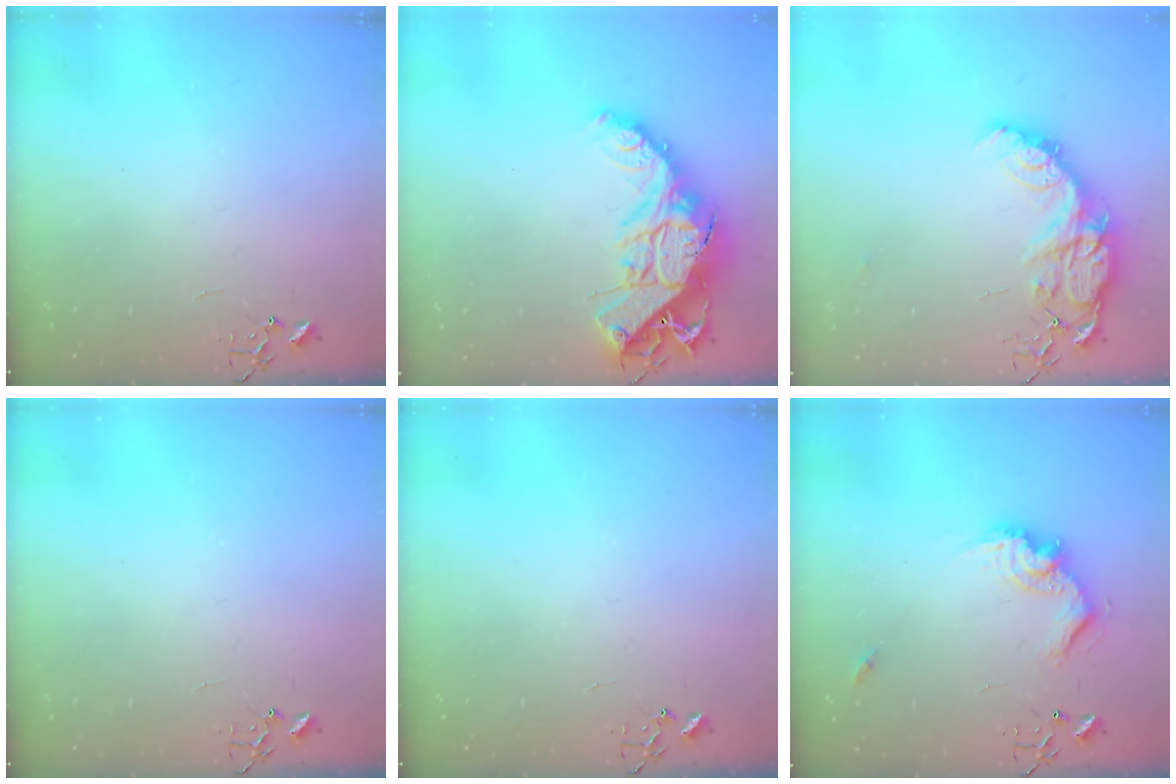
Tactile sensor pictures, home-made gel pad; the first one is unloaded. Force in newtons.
{"total": 20.4, "press": 20.4, "slide": 1.7}
{"total": 17.2, "press": 17.1, "slide": 1.2}
{"total": 0.0}
{"total": 0.0}
{"total": 14.4, "press": 14.3, "slide": 1.2}